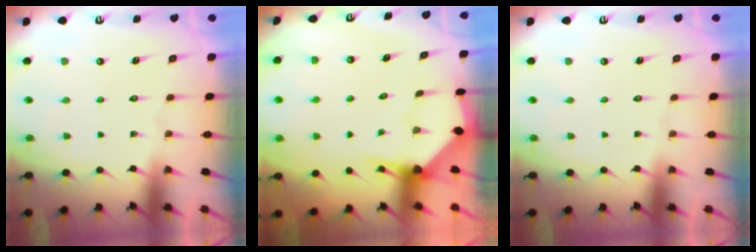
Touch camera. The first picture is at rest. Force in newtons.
{"total": 3.2, "press": 3.2, "slide": 0.3}
{"total": 0.0}